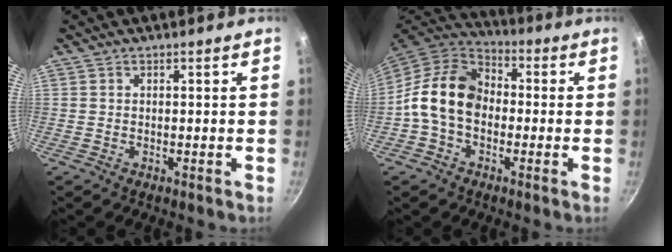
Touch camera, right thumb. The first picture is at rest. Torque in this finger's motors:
{"motor_torque": [1.67, 2.62, 1.14, -0.98, 0.37]}